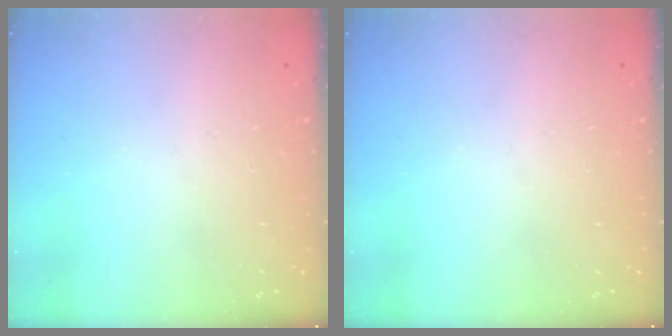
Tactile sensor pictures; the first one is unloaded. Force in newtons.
{"total": 0.0}